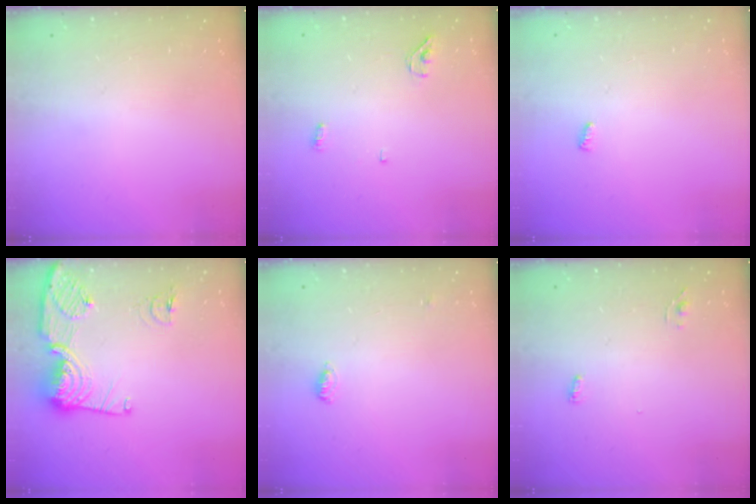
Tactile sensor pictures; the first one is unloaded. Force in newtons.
{"total": 3.6, "press": 3.5, "slide": 0.9}
{"total": 3.5, "press": 3.5, "slide": 0.3}
{"total": 13.9, "press": 13.8, "slide": 1.5}
{"total": 4.0, "press": 3.8, "slide": 1.1}
{"total": 3.3, "press": 2.9, "slide": 1.7}